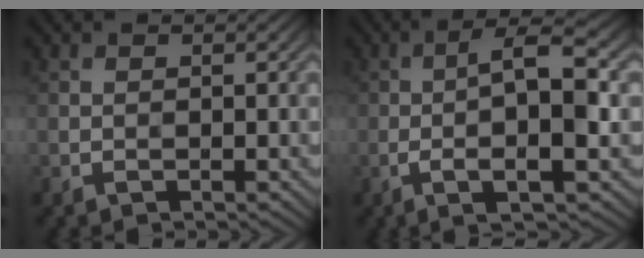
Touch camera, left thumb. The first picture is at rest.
{"total": 7.4, "force": [-0.8, 1.5, 7.2], "torque": [-0.122, 0.016, -0.026]}